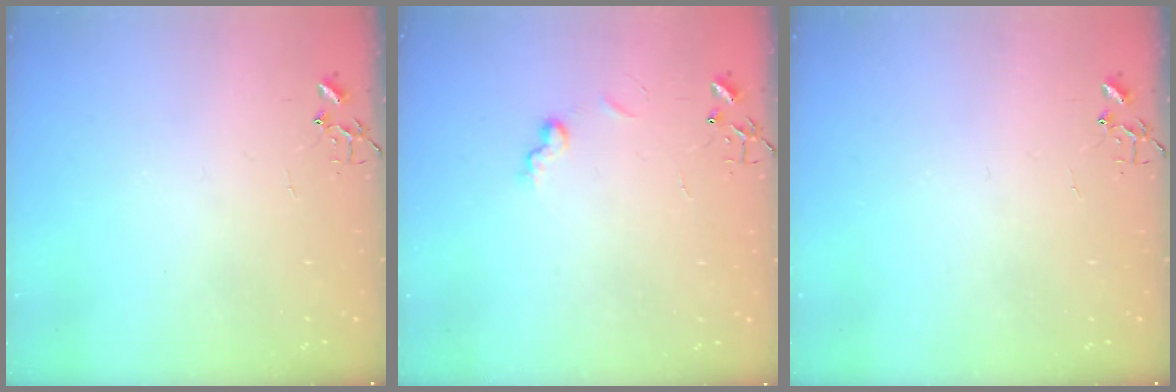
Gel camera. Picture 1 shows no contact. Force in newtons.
{"total": 6.9, "press": 6.9, "slide": 0.7}
{"total": 0.0}